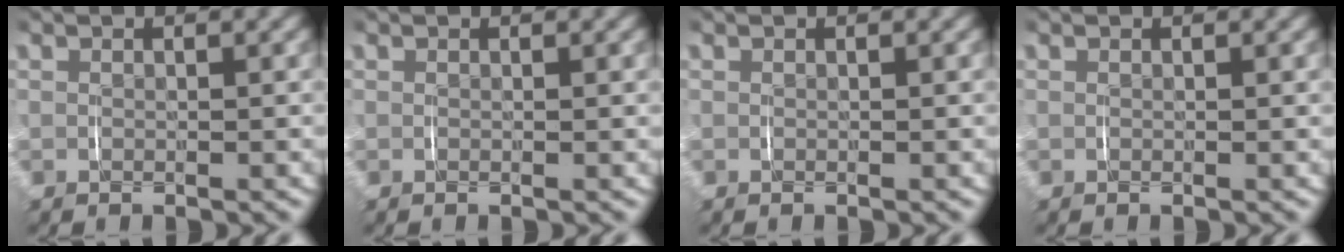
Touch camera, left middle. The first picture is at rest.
{"total": 0.0}
{"total": 0.0}
{"total": 0.0}